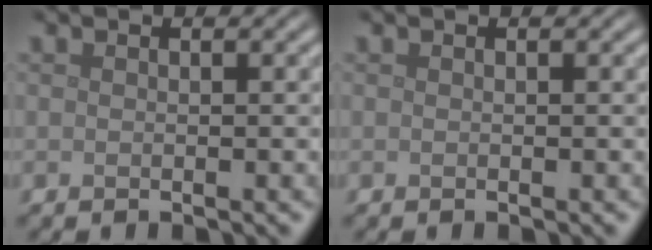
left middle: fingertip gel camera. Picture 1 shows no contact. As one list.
[{"total": 0.0}]